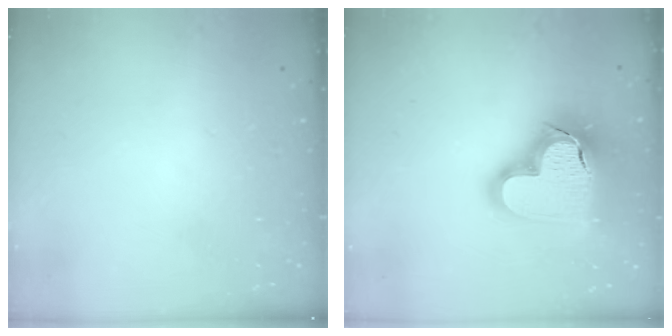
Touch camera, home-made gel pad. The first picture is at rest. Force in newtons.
{"total": 22.8, "press": 22.6, "slide": 2.2}